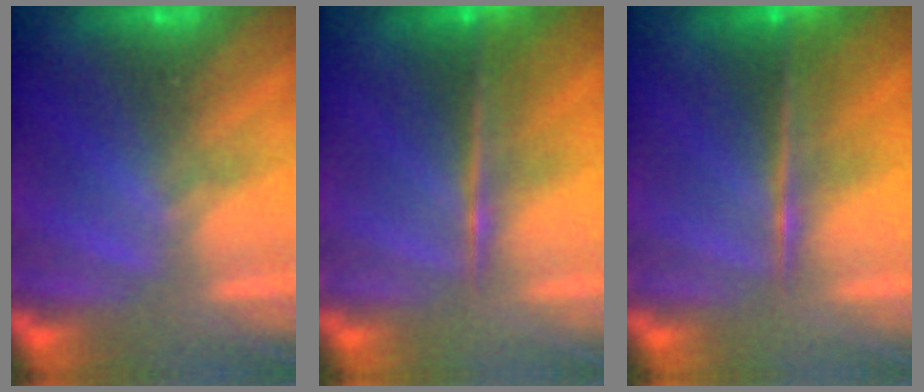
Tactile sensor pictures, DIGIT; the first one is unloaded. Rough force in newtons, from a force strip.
{"total": 7.1}
{"total": 7.1}